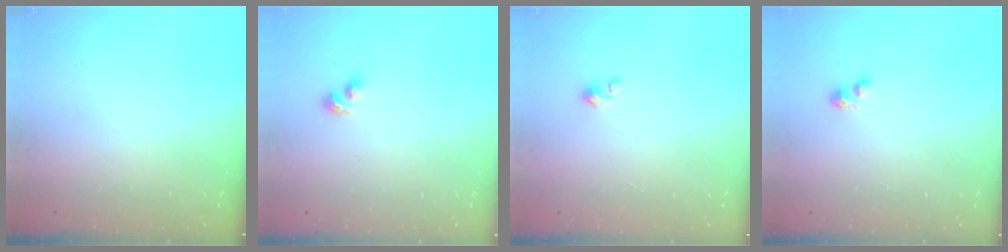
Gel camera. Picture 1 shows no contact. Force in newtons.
{"total": 3.4, "press": 3.3, "slide": 1.0}
{"total": 0.0}
{"total": 2.8, "press": 2.8, "slide": 0.4}